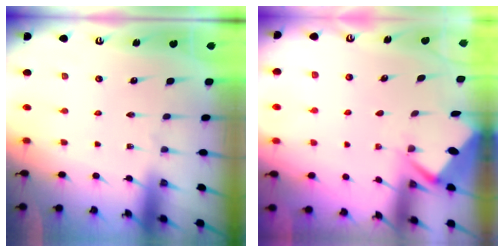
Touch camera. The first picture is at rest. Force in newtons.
{"total": 2.7, "press": 2.6, "slide": 0.3}